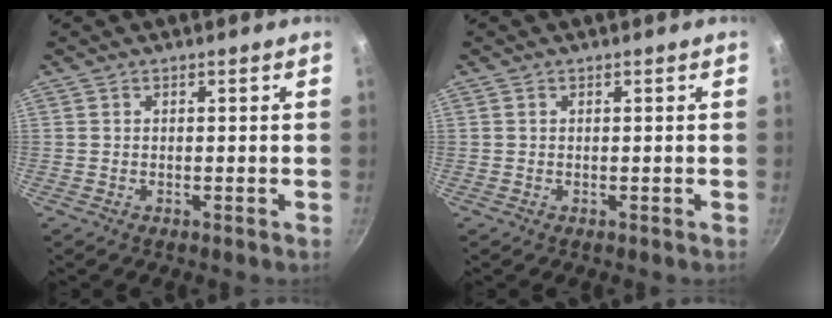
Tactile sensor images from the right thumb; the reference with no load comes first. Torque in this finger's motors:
{"motor_torque": [0.18, -0.35, -0.45, 0.19, -0.01]}